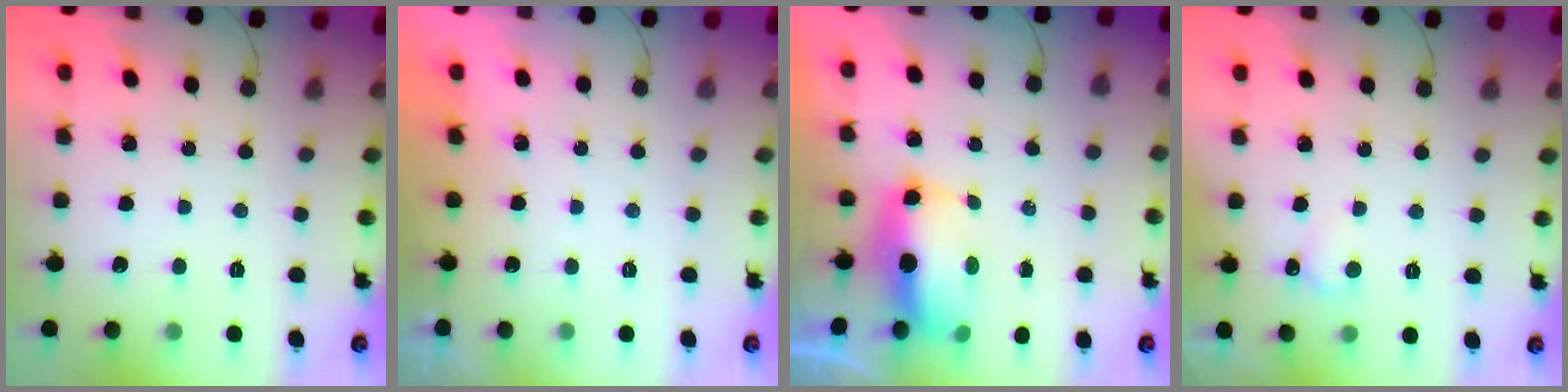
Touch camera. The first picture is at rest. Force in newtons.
{"total": 1.8, "press": 0.1, "slide": 1.8}
{"total": 8.5, "press": 8.4, "slide": 1.0}
{"total": 4.8, "press": 4.6, "slide": 1.2}